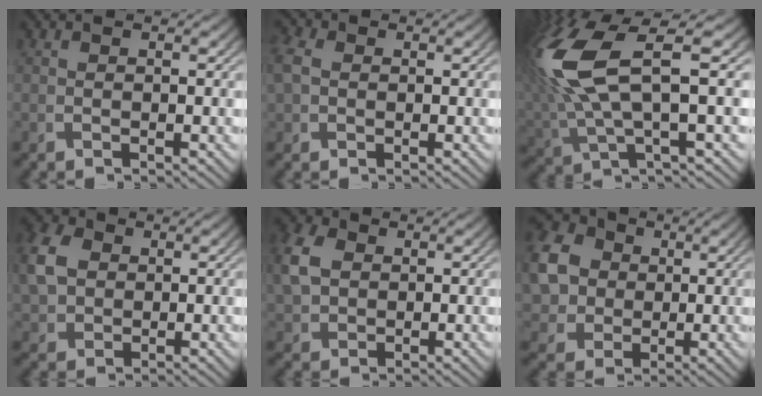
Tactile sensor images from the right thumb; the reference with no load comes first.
{"total": 4.8, "force": [0.4, 3.7, 2.9], "torque": [-0.103, 0.008, 0.005]}
{"total": 12.9, "force": [3.0, 4.2, 11.8], "torque": [-0.284, 0.011, 0.062]}
{"total": 7.1, "force": [1.2, 5.6, 4.1], "torque": [-0.127, 0.010, 0.019]}
{"total": 6.5, "force": [1.3, 5.0, 3.8], "torque": [-0.120, 0.010, 0.022]}
{"total": 10.3, "force": [1.3, 8.9, 5.1], "torque": [-0.163, -0.006, 0.023]}